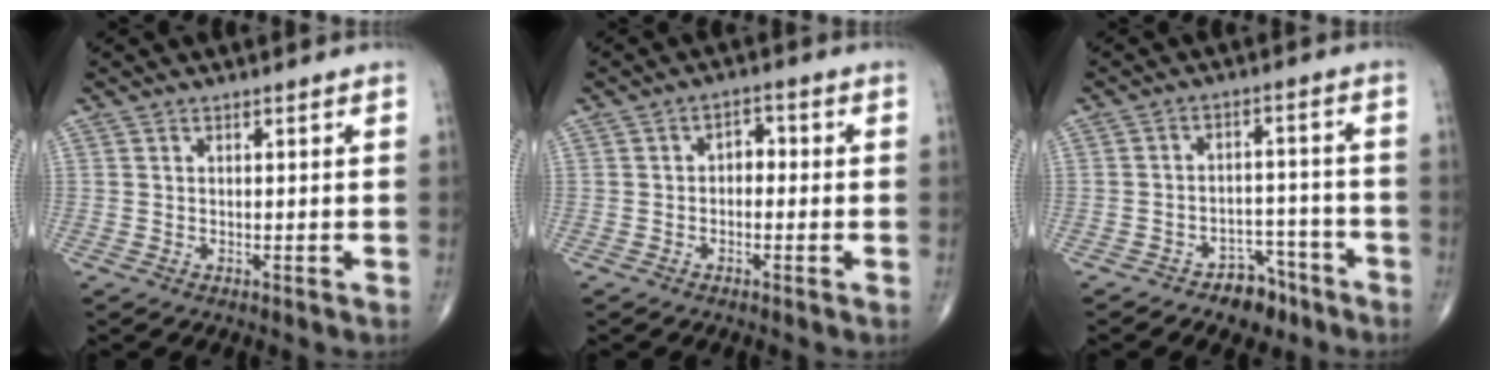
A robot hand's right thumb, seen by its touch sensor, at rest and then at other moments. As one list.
[{"total": 2.9, "force": [-0.3, 2.1, 2.1], "torque": [-0.013, 0.014, -0.015]}, {"total": 6.7, "force": [-4.7, 4.1, 2.4], "torque": [-0.005, 0.044, -0.070]}]